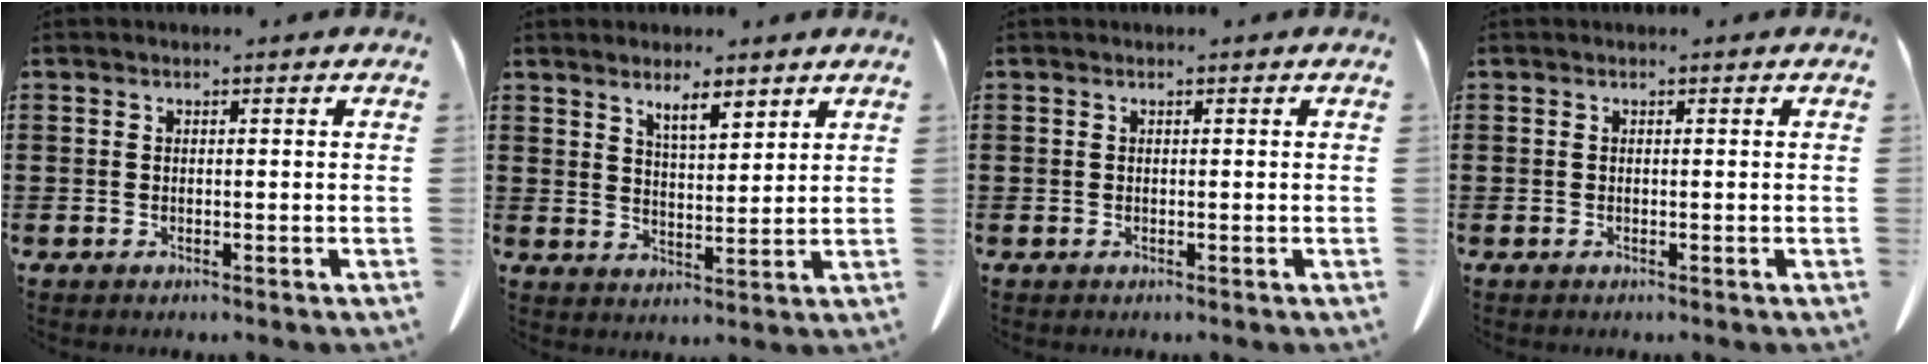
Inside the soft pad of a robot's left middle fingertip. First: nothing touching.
{"total": 4.4, "force": [3.7, 0.9, 2.2], "torque": [-0.036, -0.011, 0.062]}
{"total": 0.0}
{"total": 0.0}